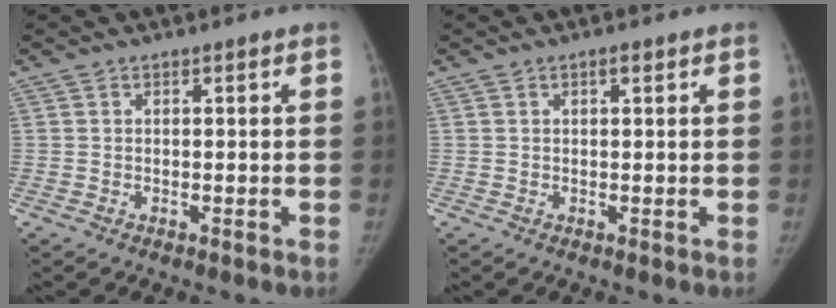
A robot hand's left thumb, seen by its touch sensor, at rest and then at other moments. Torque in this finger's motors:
{"motor_torque": [0.17, -0.08, 0.54, -0.16, 0.02]}